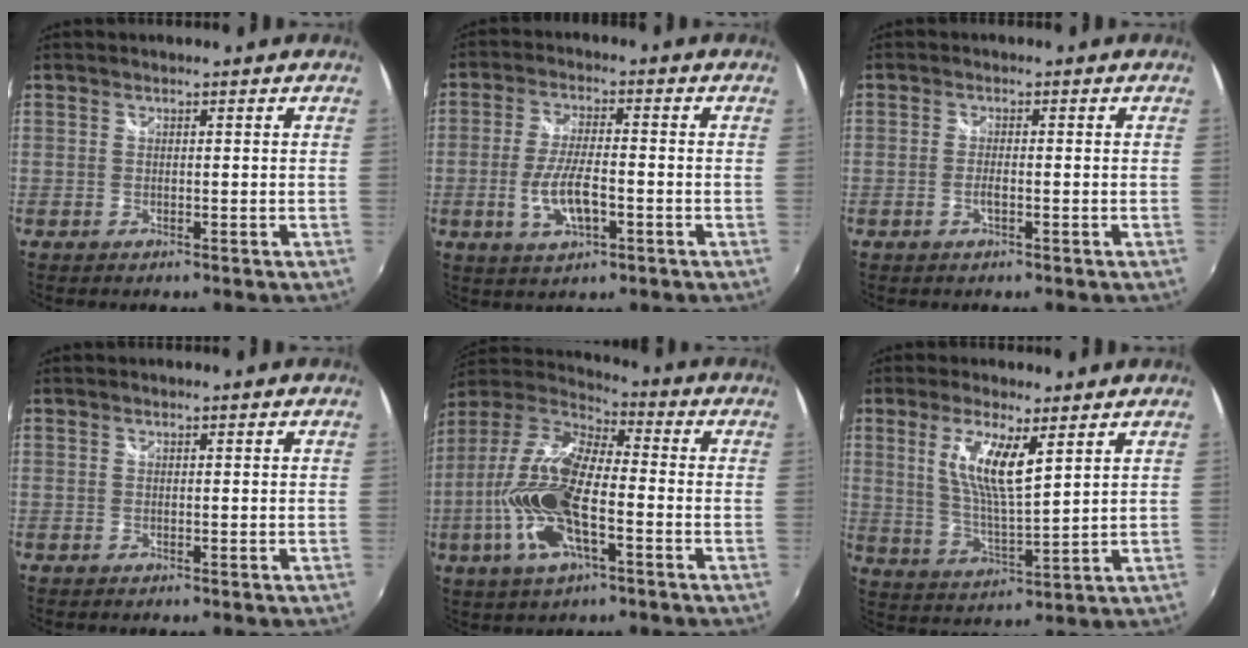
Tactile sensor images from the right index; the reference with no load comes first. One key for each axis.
{"total": 8.3, "fx": -2.6, "fy": 2.8, "fz": 7.4, "tx": -0.149, "ty": -0.007, "tz": -0.044}
{"total": 1.9, "fx": -0.7, "fy": 0.4, "fz": 1.7, "tx": -0.035, "ty": -0.001, "tz": -0.014}
{"total": 0.0}
{"total": 18.5, "fx": -5.1, "fy": 7.3, "fz": 16.3, "tx": -0.341, "ty": -0.007, "tz": -0.105}
{"total": 9.5, "fx": 4.1, "fy": 1.8, "fz": 8.4, "tx": -0.160, "ty": -0.008, "tz": 0.081}